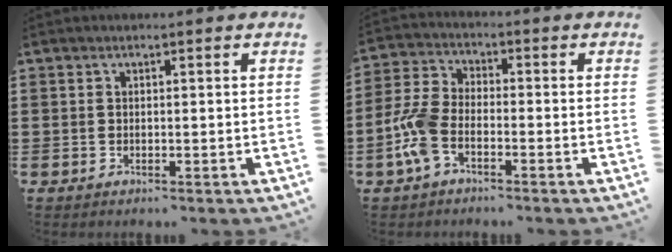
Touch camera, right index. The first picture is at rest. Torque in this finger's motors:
{"motor_torque": [2.00, -0.14, 0.64, 0.21]}